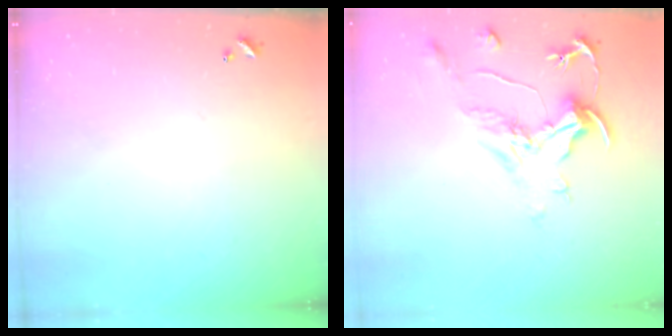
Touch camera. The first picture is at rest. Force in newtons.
{"total": 2.0, "press": 1.5, "slide": 1.3}